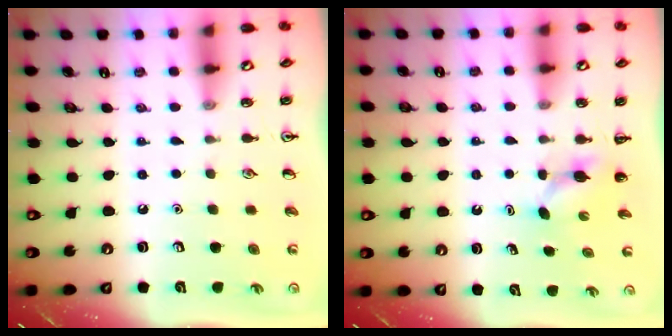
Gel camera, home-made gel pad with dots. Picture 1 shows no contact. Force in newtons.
{"total": 2.9, "press": 2.8, "slide": 0.8}